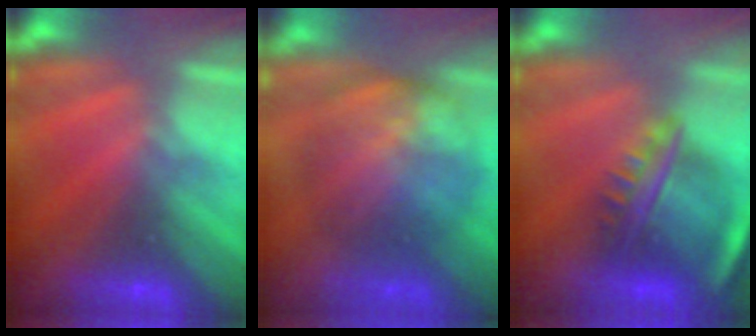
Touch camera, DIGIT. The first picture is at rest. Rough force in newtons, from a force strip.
{"total": 7.4}
{"total": 7.6}